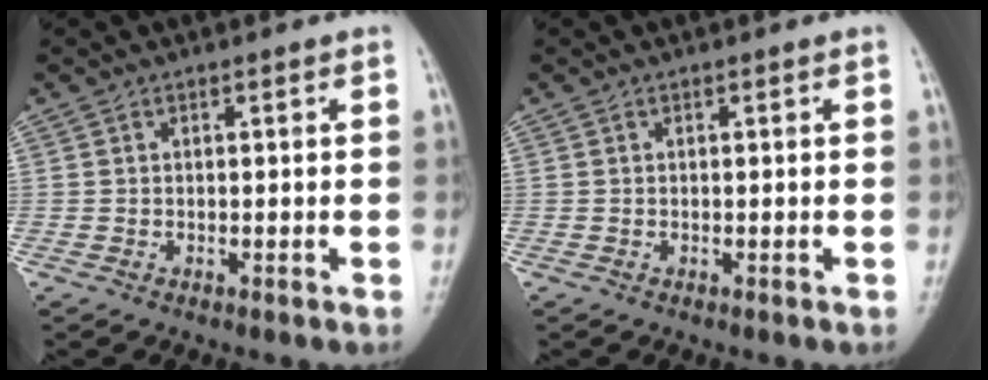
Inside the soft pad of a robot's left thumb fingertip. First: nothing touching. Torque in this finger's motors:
{"motor_torque": [0.01, 0.01, 0.00, 0.00, 0.02]}